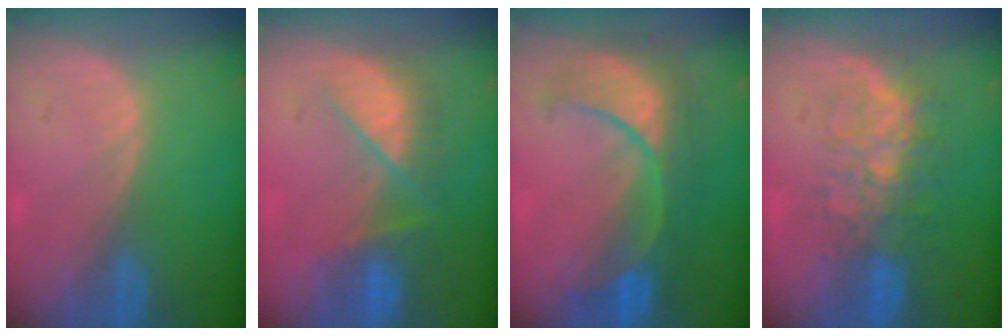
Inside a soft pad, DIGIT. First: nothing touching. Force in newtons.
{"total": 7.4, "press": 7.1, "slide": 2.1}
{"total": 9.1, "press": 9.1, "slide": 0.6}
{"total": 8.1, "press": 7.1, "slide": 3.8}